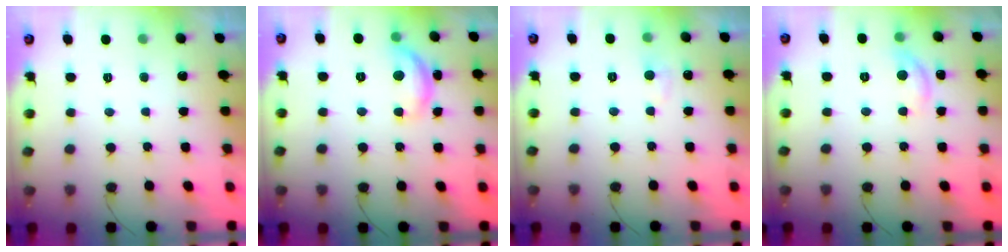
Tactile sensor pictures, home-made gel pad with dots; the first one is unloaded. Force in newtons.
{"total": 9.9, "press": 9.9, "slide": 0.6}
{"total": 4.1, "press": 4.1, "slide": 0.5}
{"total": 8.5, "press": 8.5, "slide": 0.5}